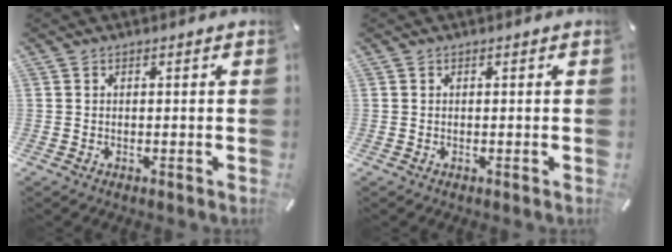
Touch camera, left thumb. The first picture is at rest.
{"total": 0.0}